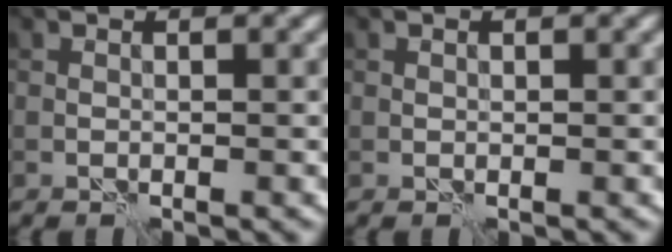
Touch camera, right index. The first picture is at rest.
{"total": 0.0}